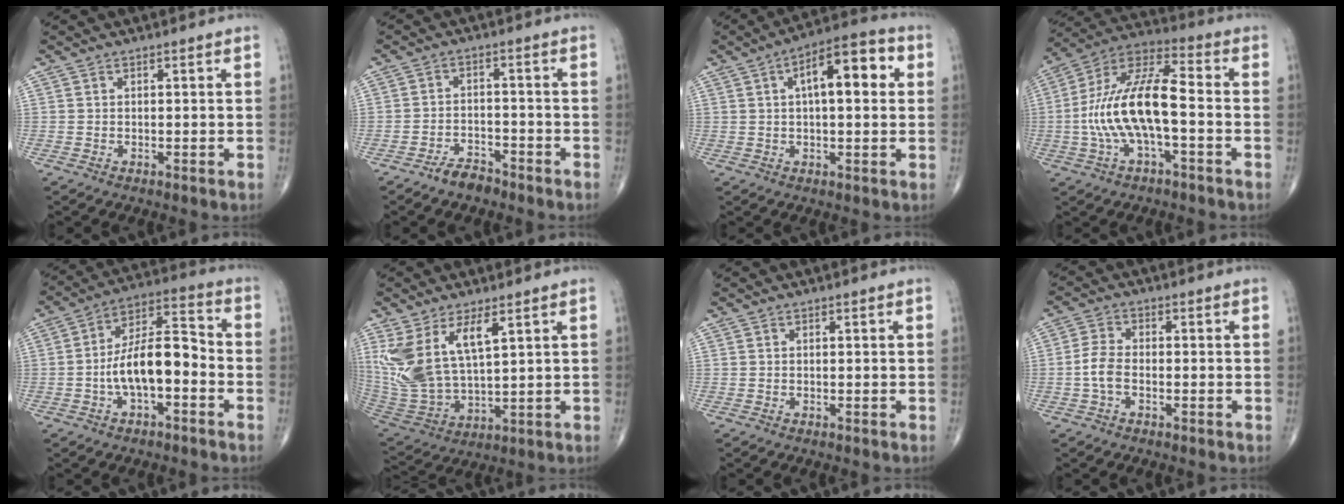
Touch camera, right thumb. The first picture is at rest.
{"total": 3.9, "force": [-3.3, 1.6, 1.3], "torque": [-0.018, 0.019, -0.058]}
{"total": 12.2, "force": [3.0, 4.9, 10.8], "torque": [-0.144, 0.023, 0.036]}
{"total": 16.3, "force": [-2.5, 5.9, 14.9], "torque": [-0.301, 0.046, -0.050]}
{"total": 12.4, "force": [-3.1, 5.5, 10.7], "torque": [-0.179, 0.047, -0.061]}
{"total": 14.3, "force": [6.1, 6.2, 11.4], "torque": [-0.234, -0.029, 0.139]}
{"total": 0.0}
{"total": 4.2, "force": [-1.1, 2.3, 3.3], "torque": [-0.075, 0.013, -0.027]}